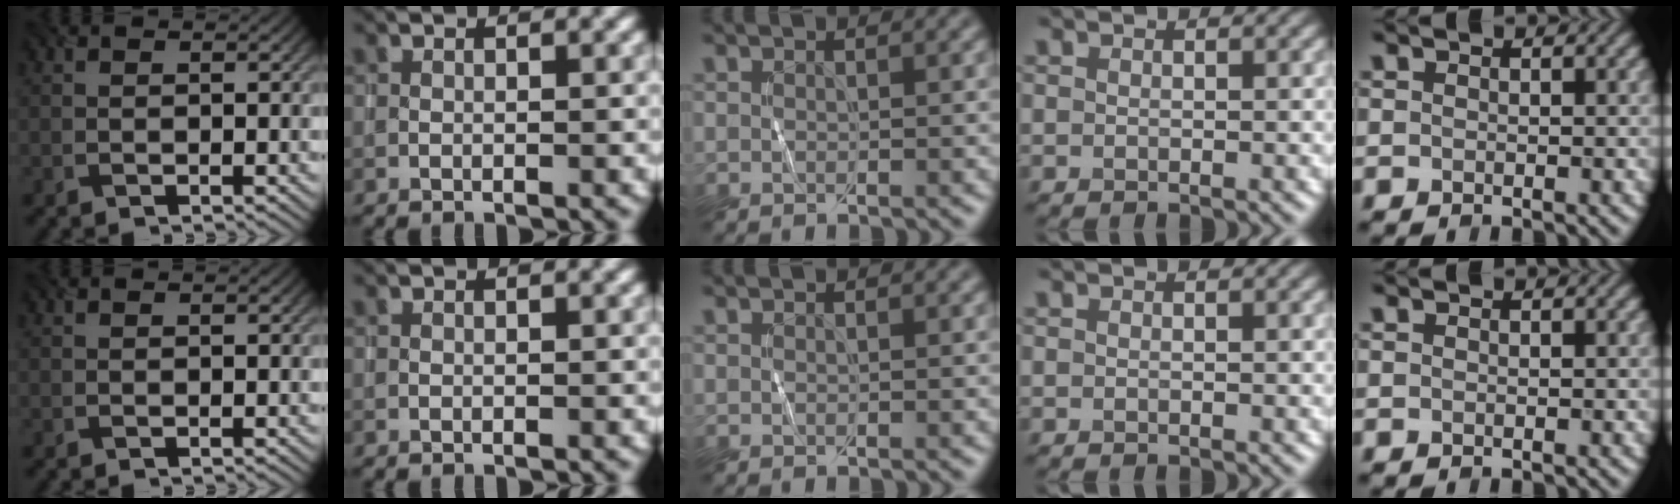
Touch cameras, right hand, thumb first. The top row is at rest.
{}